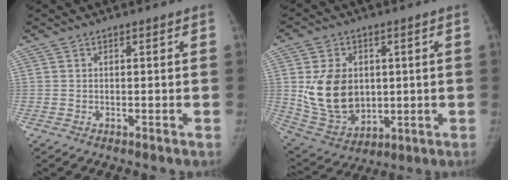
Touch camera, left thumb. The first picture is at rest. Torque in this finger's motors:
{"motor_torque": [0.99, 1.21, 0.63, -0.59, 0.28]}